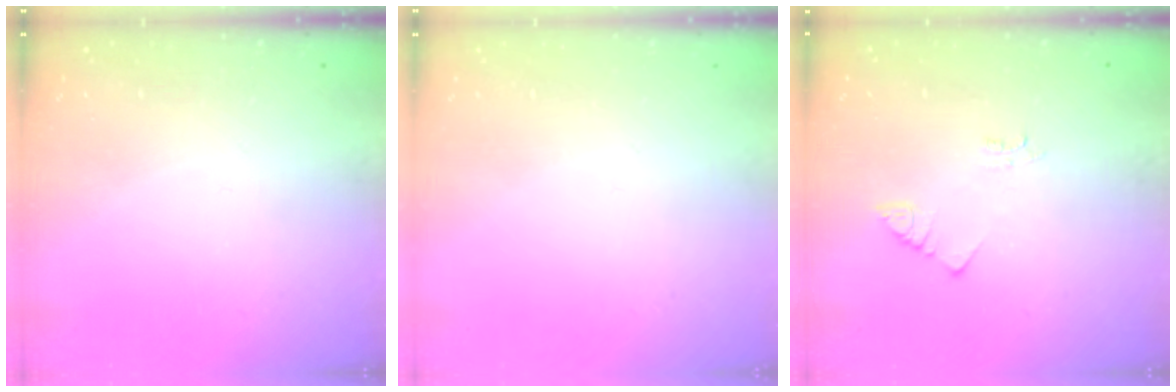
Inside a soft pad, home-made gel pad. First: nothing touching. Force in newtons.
{"total": 1.5, "press": 1.5, "slide": 0.1}
{"total": 2.5, "press": 2.5, "slide": 0.5}